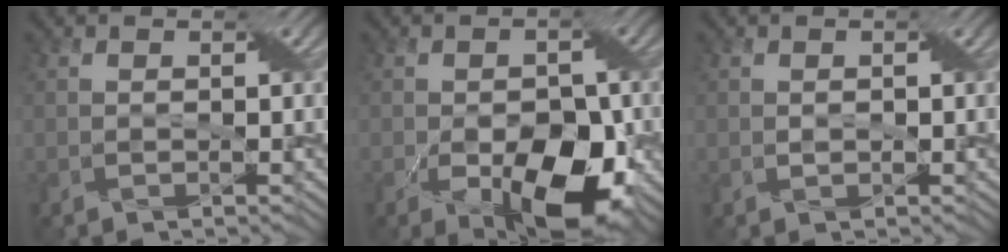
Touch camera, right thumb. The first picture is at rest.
{"total": 10.2, "force": [-4.0, 5.3, 7.7], "torque": [-0.130, -0.025, -0.050]}
{"total": 0.8, "force": [0.0, 0.6, 0.6], "torque": [-0.012, 0.001, 0.001]}